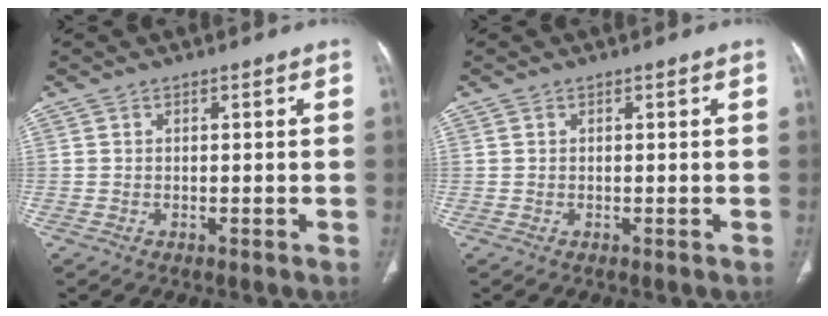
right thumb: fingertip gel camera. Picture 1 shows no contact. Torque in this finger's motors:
{"motor_torque": [0.35, 0.32, 0.08, -0.11, 0.00]}